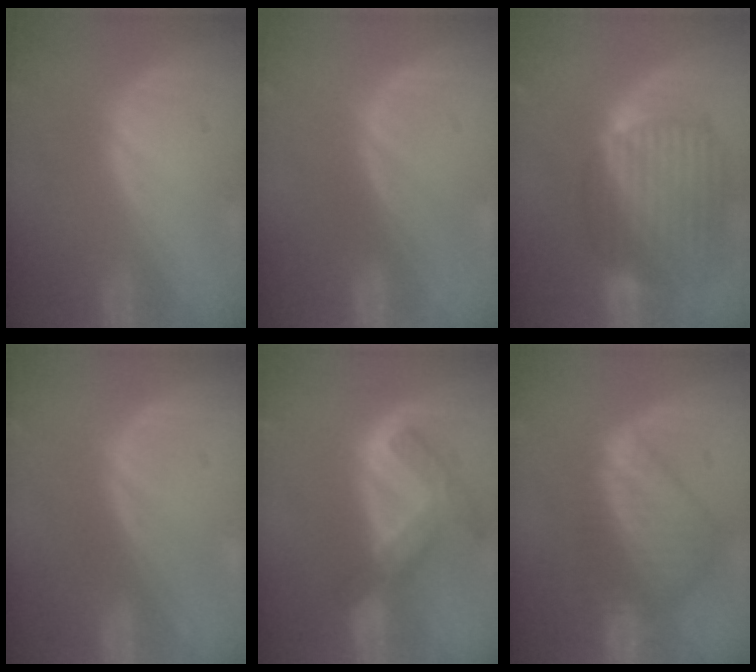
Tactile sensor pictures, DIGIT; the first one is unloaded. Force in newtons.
{"total": 0.0}
{"total": 10.7, "press": 9.1, "slide": 5.5}
{"total": 0.0}
{"total": 7.6, "press": 6.5, "slide": 4.0}
{"total": 8.7, "press": 7.5, "slide": 4.3}